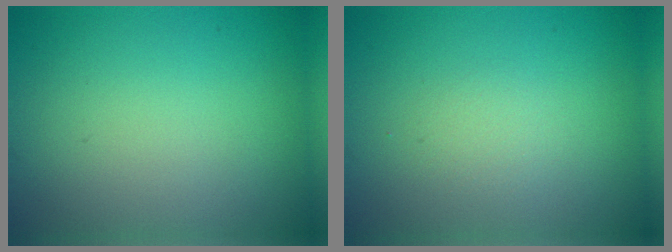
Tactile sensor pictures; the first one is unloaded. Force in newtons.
{"total": 1.1, "press": 1.1, "slide": 0.1}